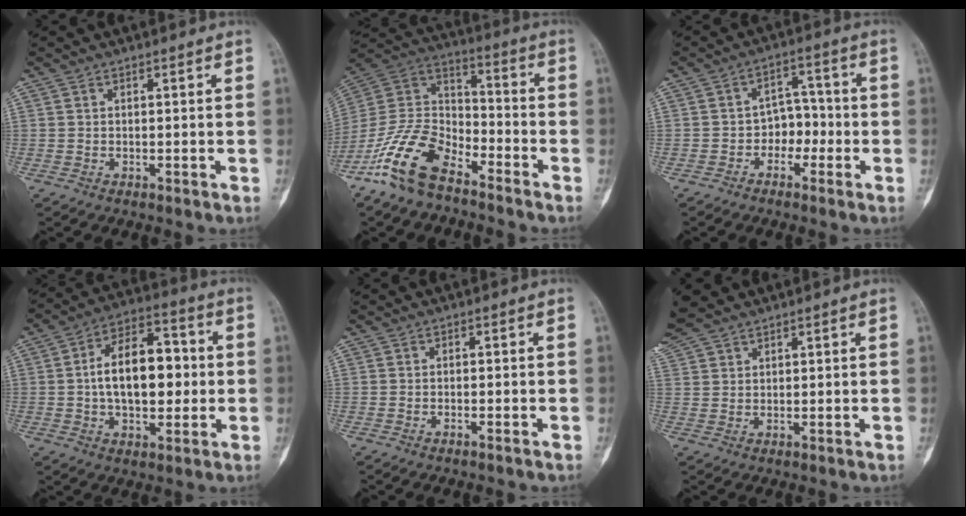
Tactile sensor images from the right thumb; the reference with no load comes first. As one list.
[{"total": 15.9, "force": [-10.8, 7.6, 8.9], "torque": [-0.168, 0.071, -0.214]}, {"total": 5.5, "force": [-1.9, 4.3, 2.9], "torque": [-0.003, 0.030, -0.043]}, {"total": 15.3, "force": [0.4, 8.9, 12.5], "torque": [-0.168, 0.026, 0.001]}, {"total": 0.6, "force": [-0.4, 0.0, 0.4], "torque": [-0.010, 0.001, -0.006]}, {"total": 7.4, "force": [5.8, 3.2, 3.2], "torque": [-0.074, 0.010, 0.126]}]